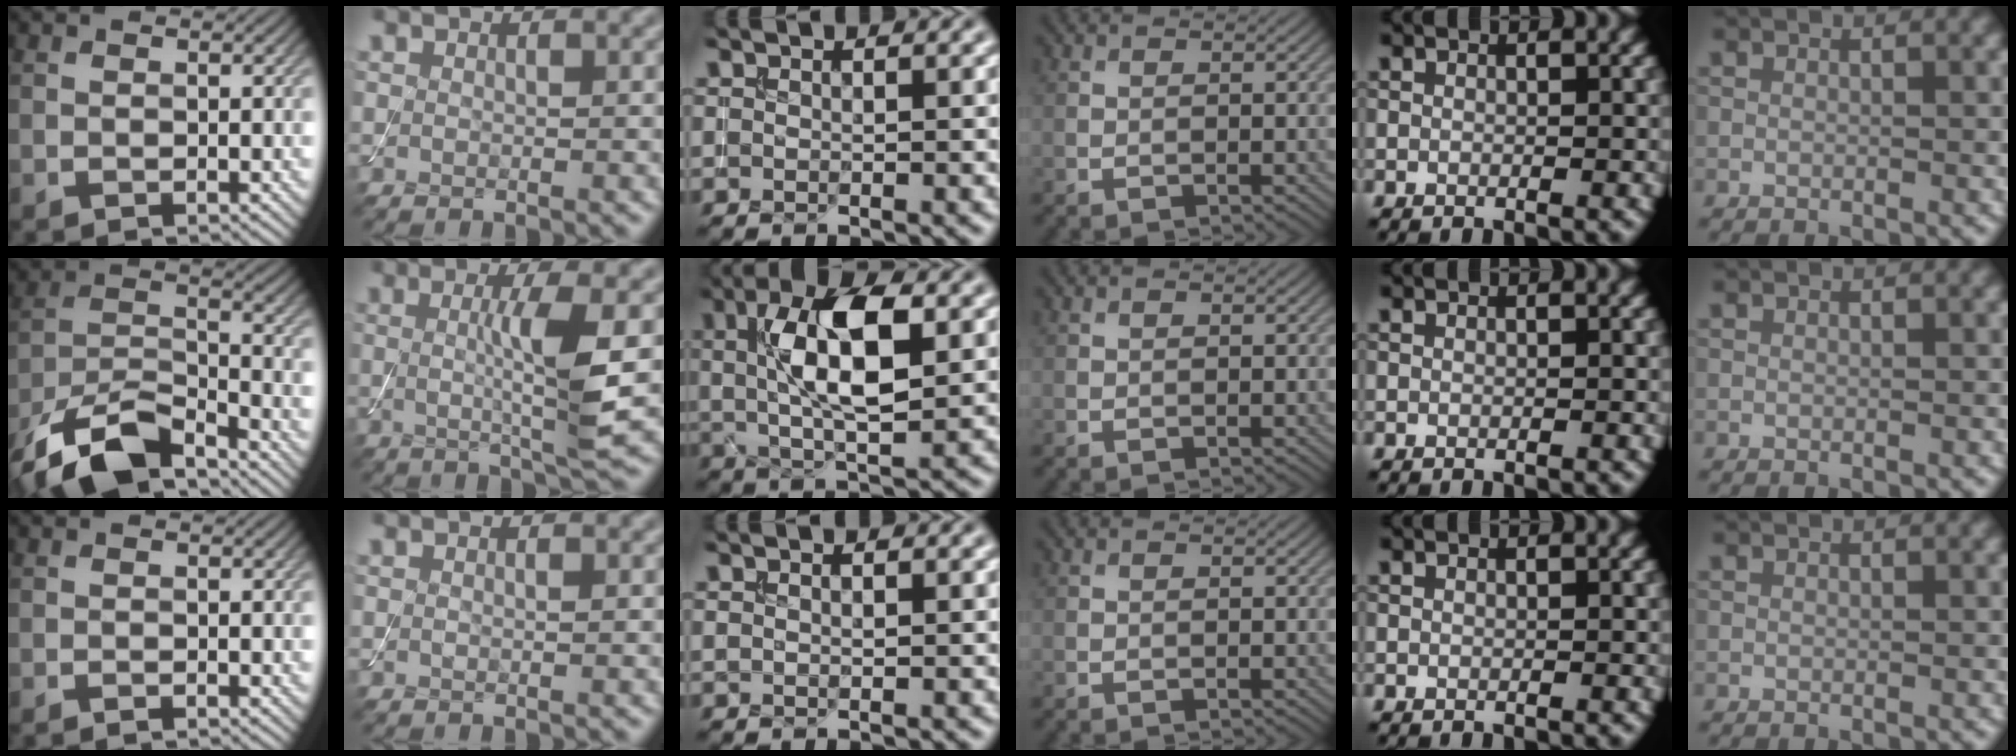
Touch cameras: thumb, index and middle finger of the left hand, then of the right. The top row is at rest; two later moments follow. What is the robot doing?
{"motion": "assemble", "object": "toy tower of hanoi"}